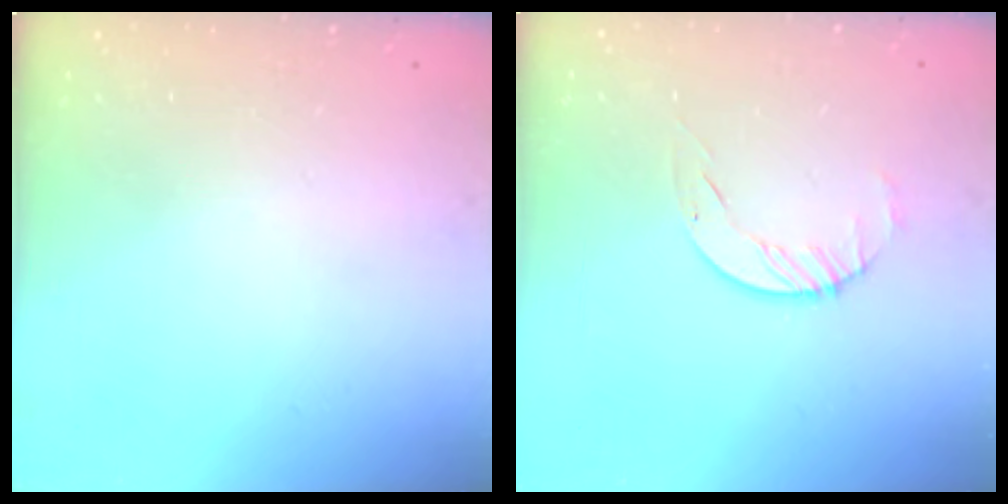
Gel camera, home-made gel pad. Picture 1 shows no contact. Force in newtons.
{"total": 2.5, "press": 2.5, "slide": 0.3}